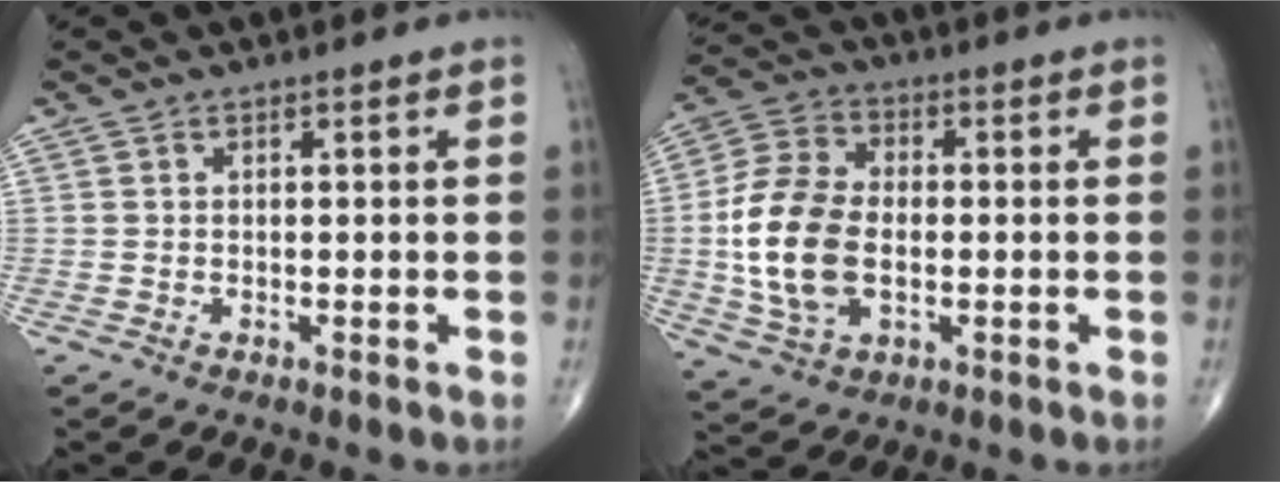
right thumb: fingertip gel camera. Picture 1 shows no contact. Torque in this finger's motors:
{"motor_torque": [-0.26, 1.16, 1.52, 0.06, 0.45]}